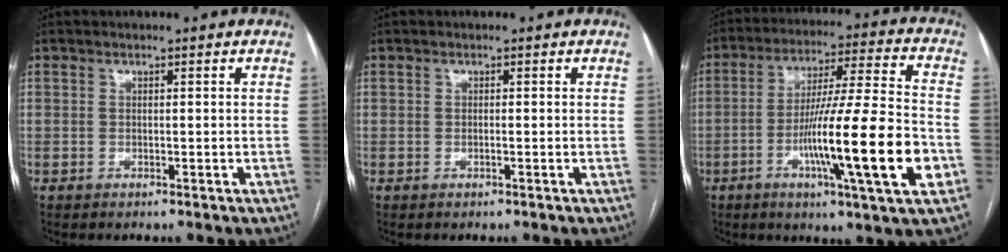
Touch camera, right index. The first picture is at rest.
{"total": 0.0}
{"total": 19.4, "force": [-5.5, 0.0, 18.5], "torque": [-0.293, -0.011, -0.092]}